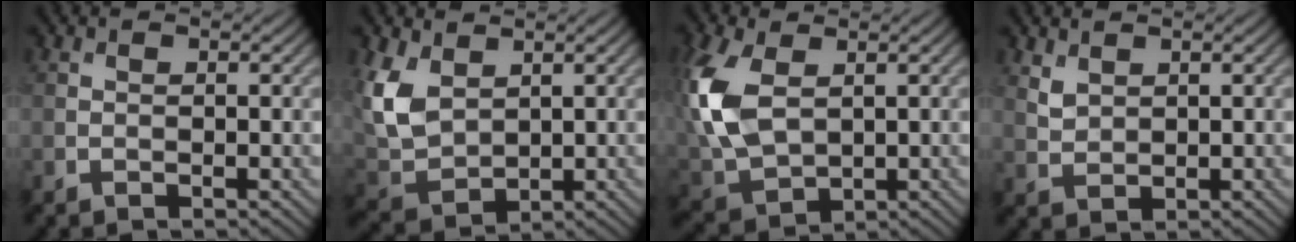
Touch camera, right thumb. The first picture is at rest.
{"total": 8.1, "force": [3.1, 5.3, 5.2], "torque": [-0.147, -0.002, 0.068]}
{"total": 11.2, "force": [2.2, 7.1, 8.3], "torque": [-0.246, 0.001, 0.048]}
{"total": 2.0, "force": [1.5, 1.1, 0.9], "torque": [-0.027, -0.002, 0.036]}